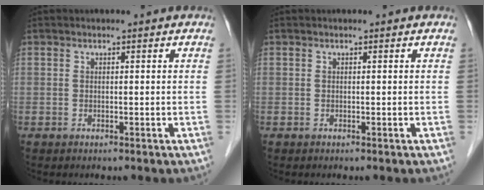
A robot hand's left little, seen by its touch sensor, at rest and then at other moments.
{"total": 0.0}